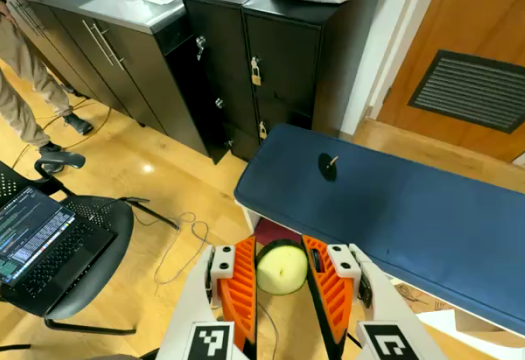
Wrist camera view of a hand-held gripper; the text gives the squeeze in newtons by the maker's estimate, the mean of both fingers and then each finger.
{"total": 10.9, "left": 10.8, "right": 10.9}